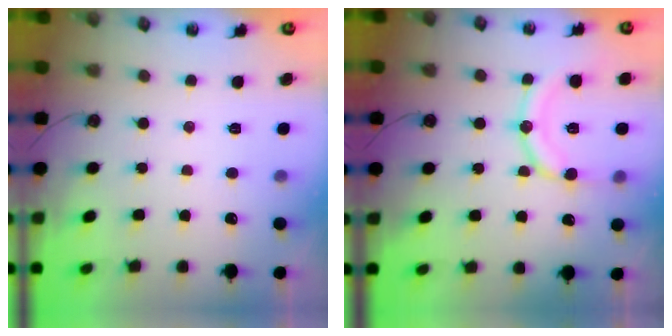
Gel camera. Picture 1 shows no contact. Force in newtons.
{"total": 14.2, "press": 14.0, "slide": 2.1}